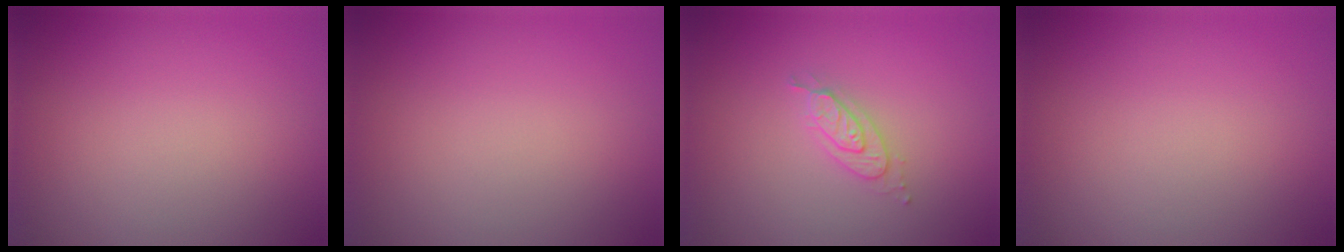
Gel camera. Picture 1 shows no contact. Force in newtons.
{"total": 0.0}
{"total": 2.2, "press": 2.2, "slide": 0.3}
{"total": 0.0}